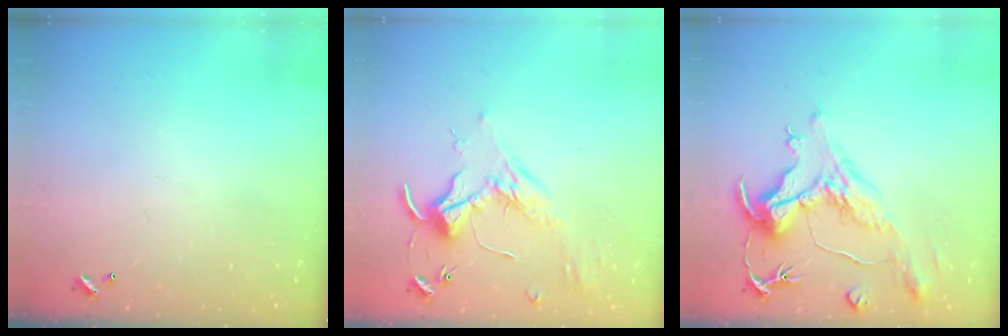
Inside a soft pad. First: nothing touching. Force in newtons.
{"total": 1.7, "press": 1.6, "slide": 0.4}
{"total": 1.6, "press": 0.0, "slide": 1.6}